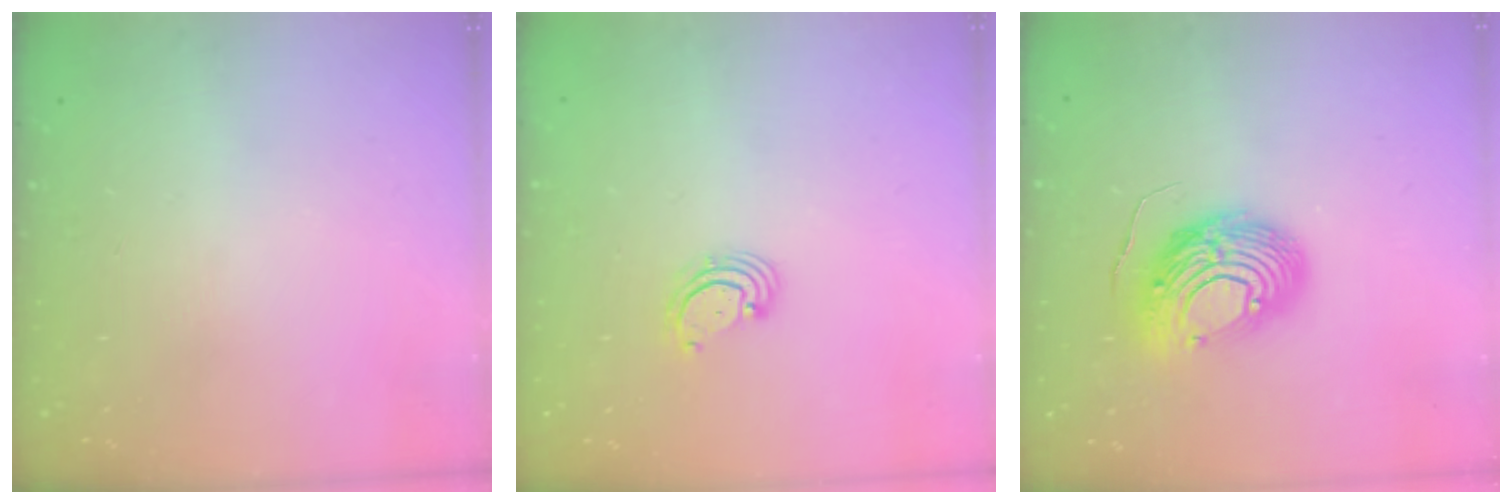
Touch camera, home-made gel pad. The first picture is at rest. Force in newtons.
{"total": 2.7, "press": 2.6, "slide": 0.6}
{"total": 12.8, "press": 12.7, "slide": 1.3}